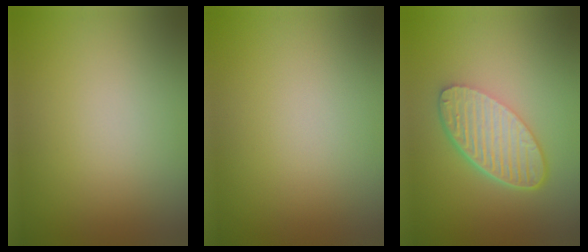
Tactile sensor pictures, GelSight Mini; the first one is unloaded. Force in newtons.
{"total": 0.0}
{"total": 6.0, "press": 4.3, "slide": 4.2}